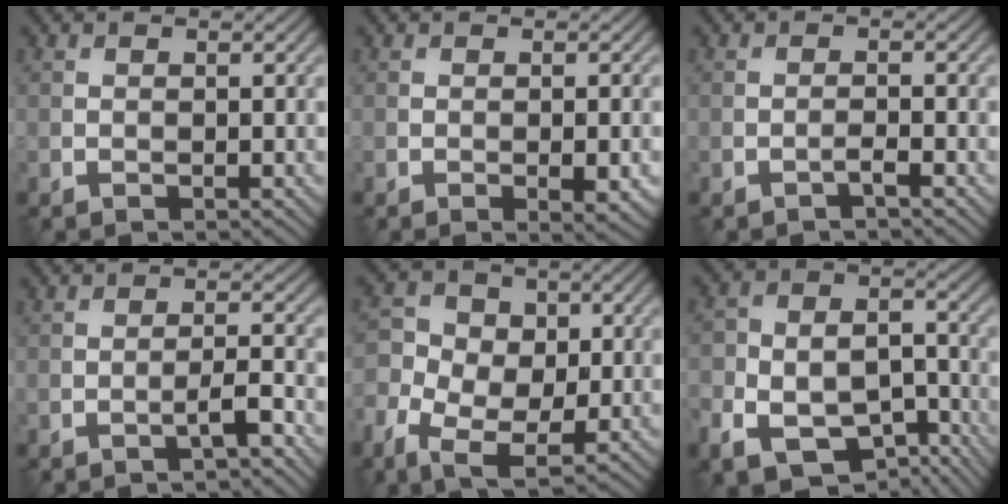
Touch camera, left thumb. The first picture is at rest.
{"total": 2.8, "force": [-0.9, 0.8, 2.5], "torque": [-0.040, -0.002, -0.010]}
{"total": 1.2, "force": [-0.9, 0.1, 0.8], "torque": [-0.014, 0.005, -0.019]}
{"total": 2.5, "force": [-1.5, 0.3, 2.0], "torque": [-0.033, 0.013, -0.032]}
{"total": 8.3, "force": [-2.4, 6.1, 5.1], "torque": [-0.119, -0.012, -0.053]}
{"total": 13.2, "force": [-7.2, 8.5, 7.1], "torque": [-0.143, -0.029, -0.108]}